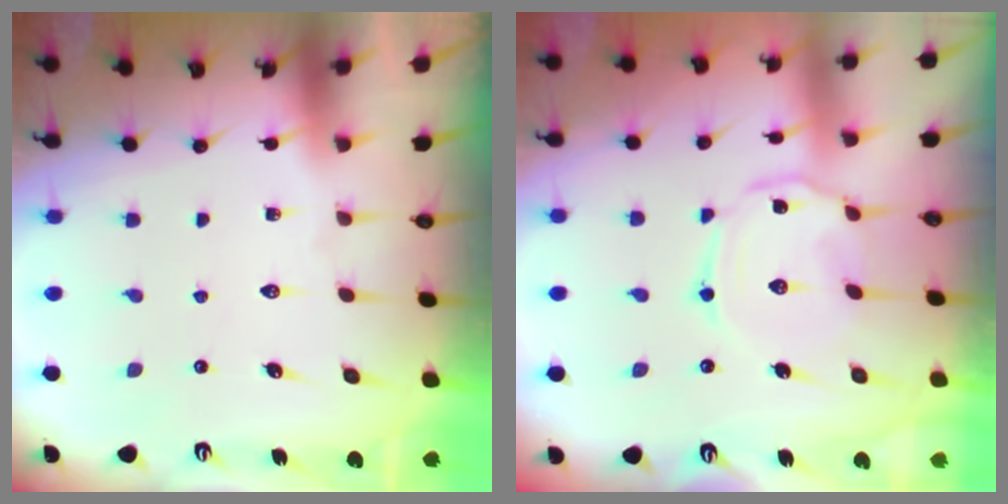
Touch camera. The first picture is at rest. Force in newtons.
{"total": 3.7, "press": 3.7, "slide": 0.4}